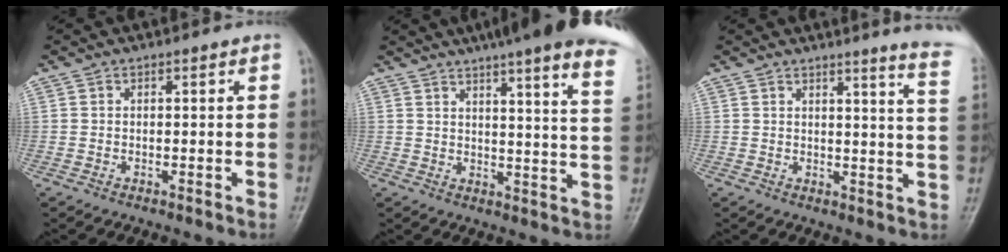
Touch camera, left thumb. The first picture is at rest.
{"total": 22.7, "force": [16.8, 2.5, 15.0], "torque": [-0.188, -0.049, 0.199]}
{"total": 10.8, "force": [8.9, -0.8, 6.0], "torque": [-0.063, -0.076, 0.080]}